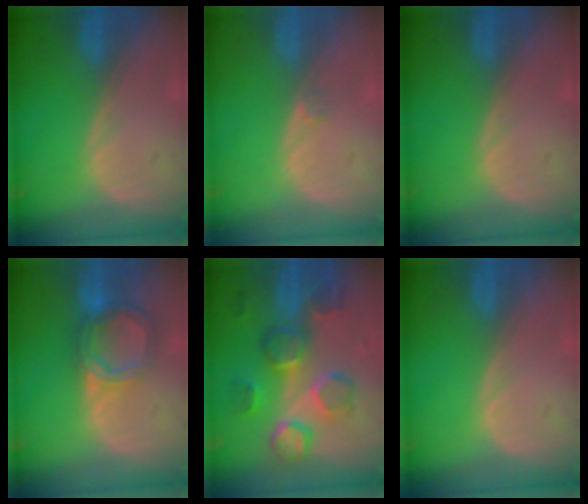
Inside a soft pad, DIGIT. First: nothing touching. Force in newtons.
{"total": 0.8, "press": 0.7, "slide": 0.4}
{"total": 0.0}
{"total": 6.5, "press": 5.7, "slide": 3.0}
{"total": 8.9, "press": 8.8, "slide": 0.9}
{"total": 0.0}